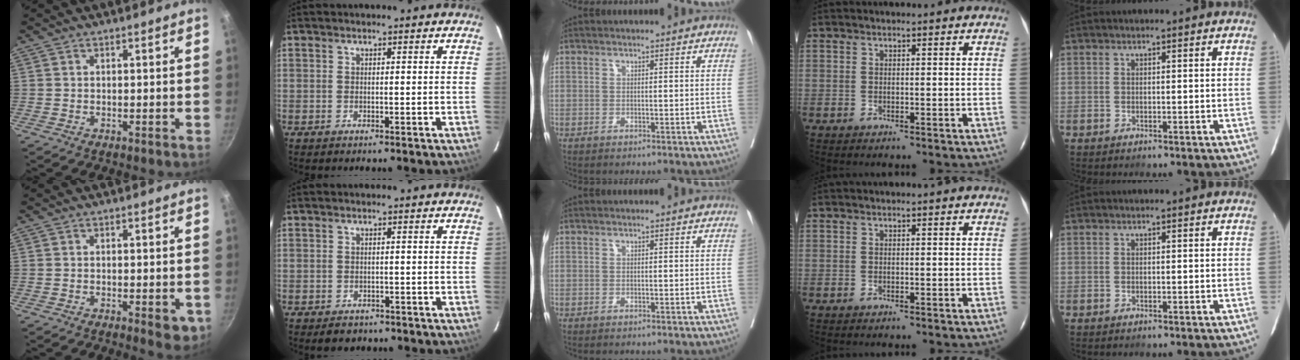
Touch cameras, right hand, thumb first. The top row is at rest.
{"thumb": {"total": 4.0, "force": [-1.2, 1.5, 3.5], "torque": [-0.032, -0.002, -0.012]}, "index": {"total": 2.9, "force": [-2.1, 1.9, 0.7], "torque": [-0.011, 0.002, -0.025]}}